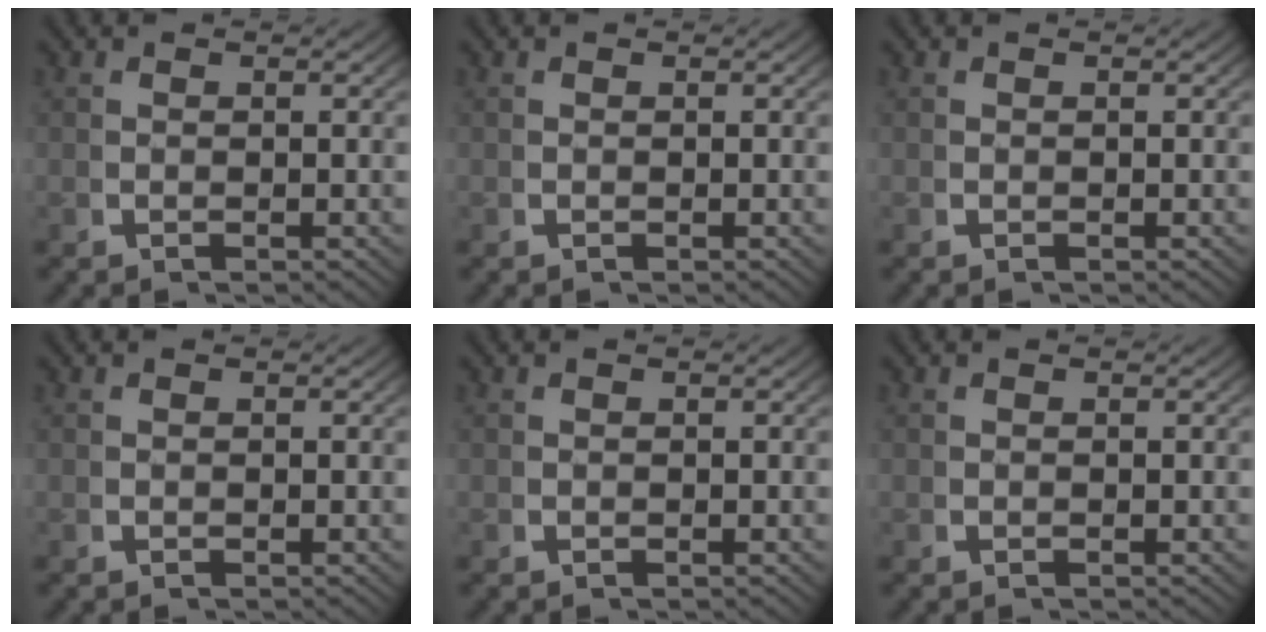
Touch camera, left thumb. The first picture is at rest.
{"total": 0.0}
{"total": 0.0}
{"total": 0.0}
{"total": 0.0}
{"total": 0.0}